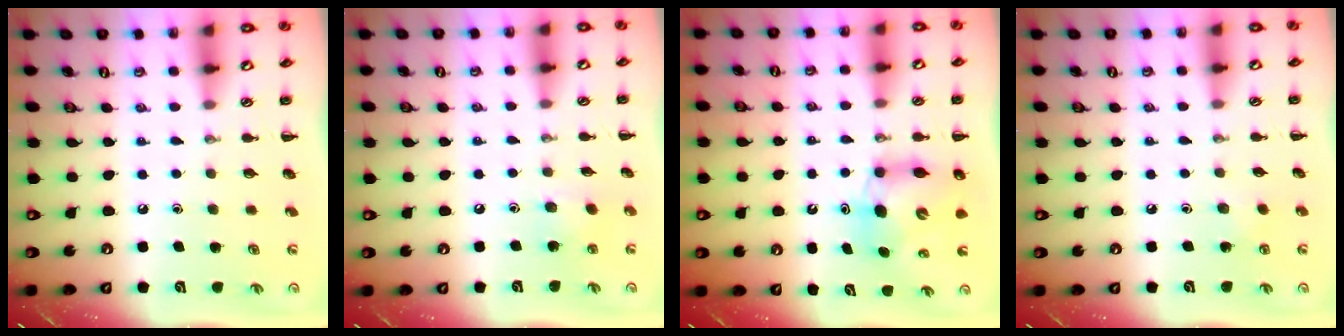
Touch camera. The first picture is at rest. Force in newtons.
{"total": 5.9, "press": 5.7, "slide": 1.6}
{"total": 6.8, "press": 6.6, "slide": 1.7}
{"total": 2.8, "press": 2.7, "slide": 0.8}